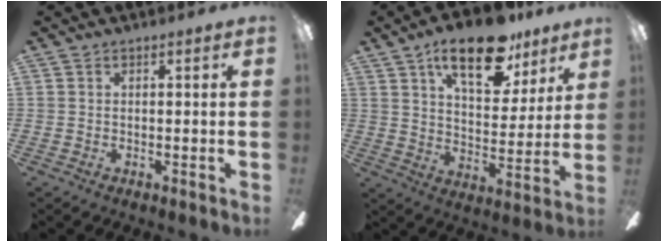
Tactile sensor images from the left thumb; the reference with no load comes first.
{"total": 18.8, "force": [12.3, 8.2, 11.6], "torque": [-0.174, -0.060, 0.204]}